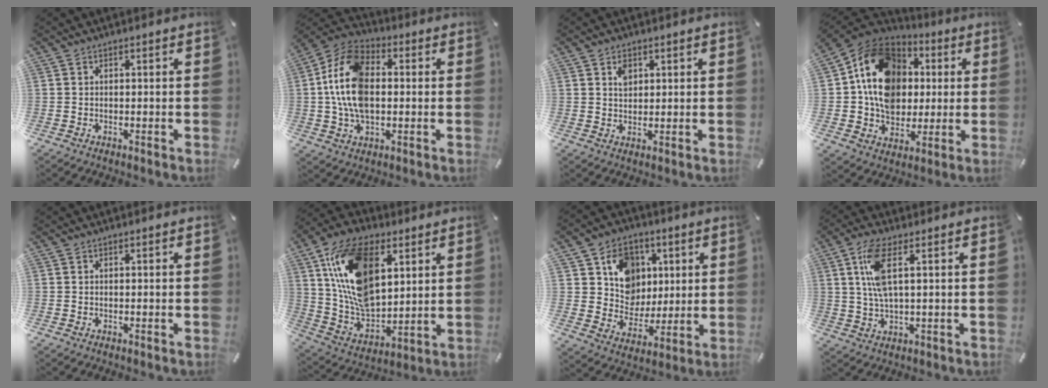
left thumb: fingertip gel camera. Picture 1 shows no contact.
{"total": 14.3, "force": [-0.1, 9.5, 10.7], "torque": [-0.250, 0.007, -0.004]}
{"total": 2.8, "force": [1.5, 2.2, 1.0], "torque": [-0.007, -0.004, 0.024]}
{"total": 16.5, "force": [1.6, 14.0, 8.5], "torque": [-0.153, 0.002, 0.033]}
{"total": 0.0}
{"total": 20.4, "force": [7.6, 12.9, 13.9], "torque": [-0.316, -0.019, 0.136]}
{"total": 12.7, "force": [3.8, 11.5, 4.0], "torque": [-0.060, -0.017, 0.077]}
{"total": 8.7, "force": [2.6, 3.1, 7.8], "torque": [-0.170, 0.000, 0.042]}